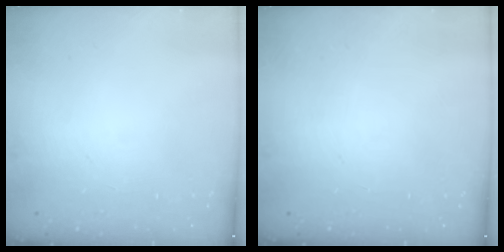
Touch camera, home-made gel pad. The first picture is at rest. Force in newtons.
{"total": 0.0}